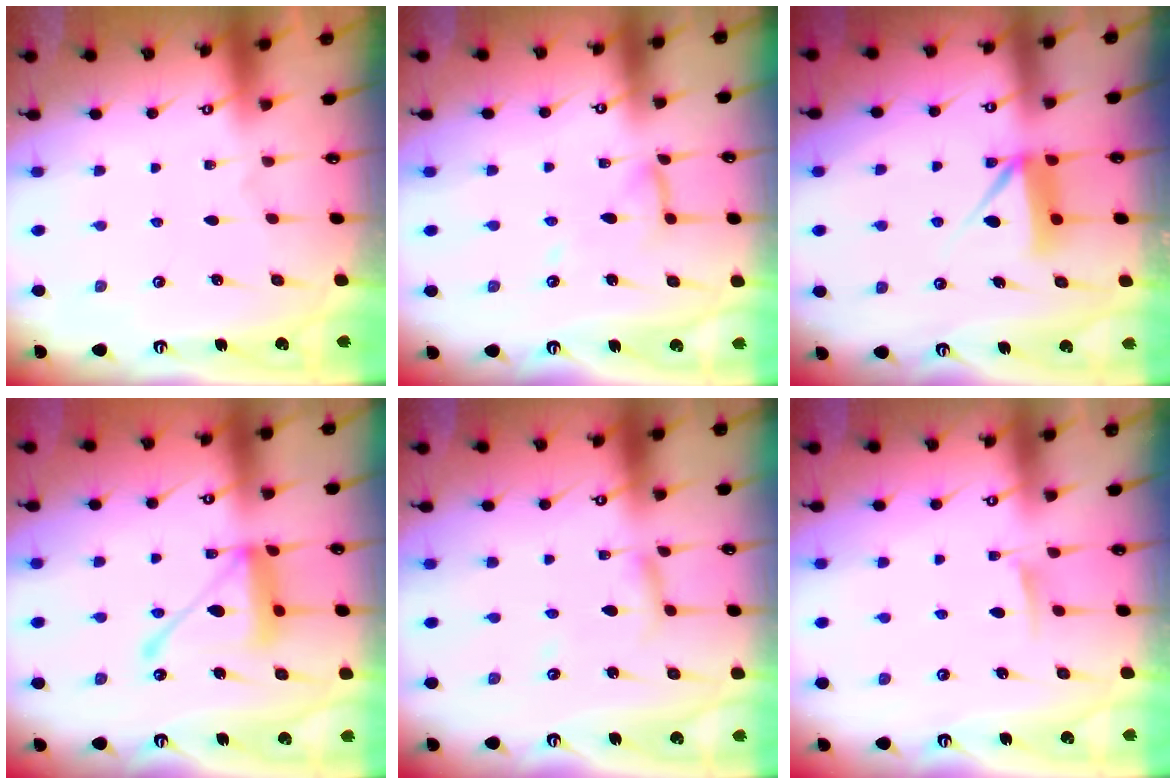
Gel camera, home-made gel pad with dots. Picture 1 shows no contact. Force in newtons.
{"total": 7.8, "press": 7.8, "slide": 0.7}
{"total": 9.3, "press": 9.3, "slide": 0.6}
{"total": 14.0, "press": 14.0, "slide": 1.2}
{"total": 4.8, "press": 4.7, "slide": 0.4}
{"total": 5.7, "press": 5.6, "slide": 0.9}